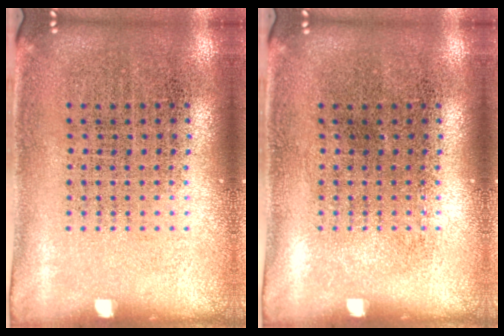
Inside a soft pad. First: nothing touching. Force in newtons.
{"total": 0.0}